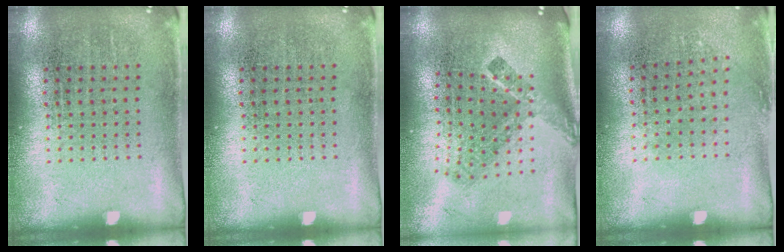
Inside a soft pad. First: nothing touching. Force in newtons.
{"total": 0.0}
{"total": 2.4, "press": 1.5, "slide": 1.9}
{"total": 0.8, "press": 0.7, "slide": 0.5}